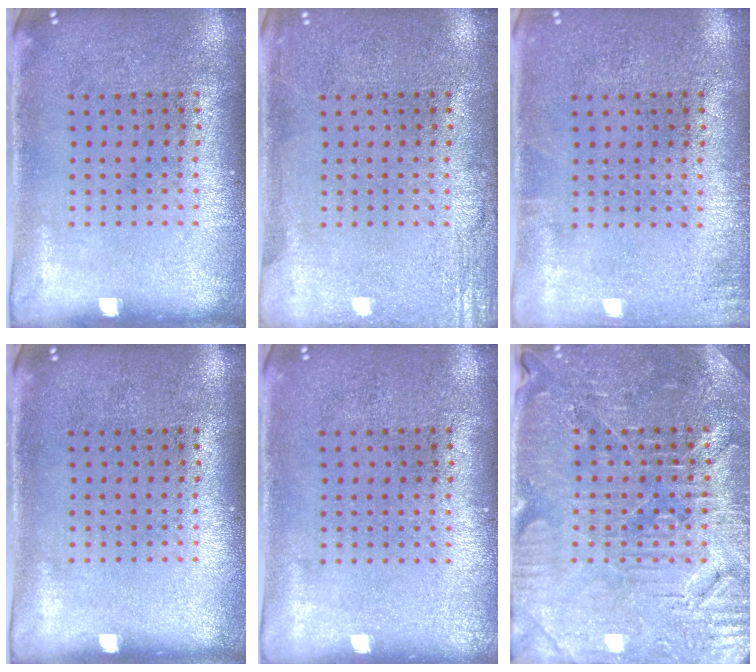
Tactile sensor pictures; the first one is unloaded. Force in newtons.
{"total": 2.4, "press": 2.4, "slide": 0.3}
{"total": 0.8, "press": 0.8, "slide": 0.1}
{"total": 0.0}
{"total": 0.0}
{"total": 4.0, "press": 3.9, "slide": 0.8}